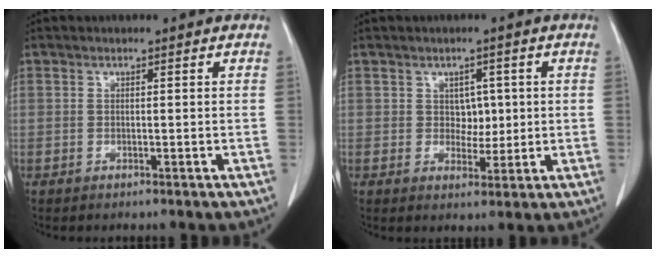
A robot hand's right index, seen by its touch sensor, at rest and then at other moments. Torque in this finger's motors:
{"motor_torque": [0.04, 0.13, 0.02, -0.01]}